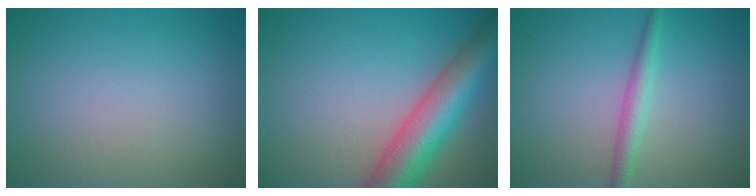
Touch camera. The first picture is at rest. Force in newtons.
{"total": 8.5, "press": 8.5, "slide": 0.4}
{"total": 2.2, "press": 2.2, "slide": 0.1}